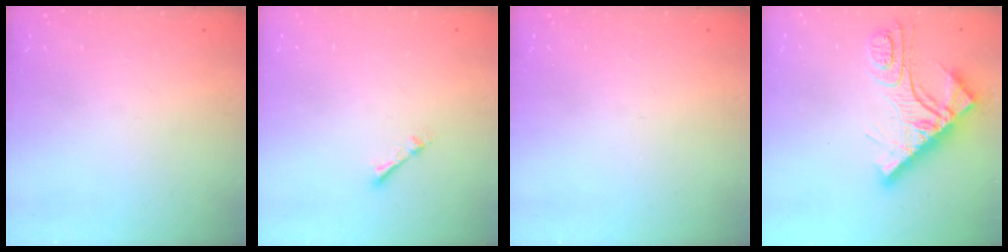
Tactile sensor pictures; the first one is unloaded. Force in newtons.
{"total": 3.3, "press": 3.2, "slide": 0.4}
{"total": 0.0}
{"total": 14.4, "press": 14.3, "slide": 1.5}